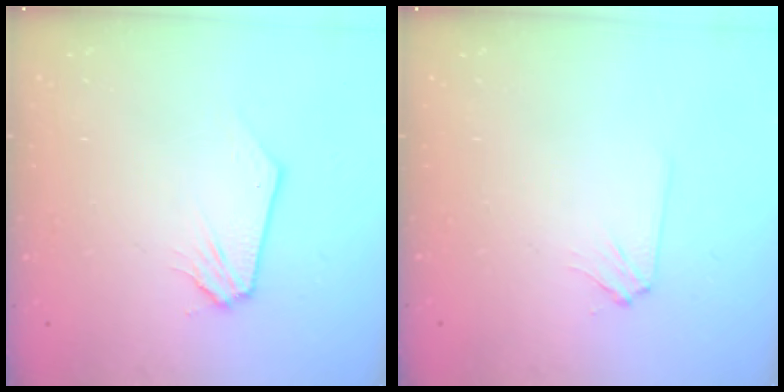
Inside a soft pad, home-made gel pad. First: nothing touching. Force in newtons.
{"total": 3.7, "press": 3.6, "slide": 0.6}